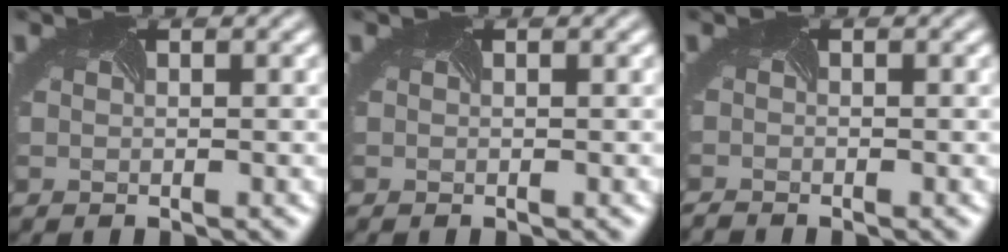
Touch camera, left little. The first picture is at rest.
{"total": 0.0}
{"total": 1.3, "force": [-1.3, -0.2, -0.2], "torque": [-0.004, -0.014, -0.026]}